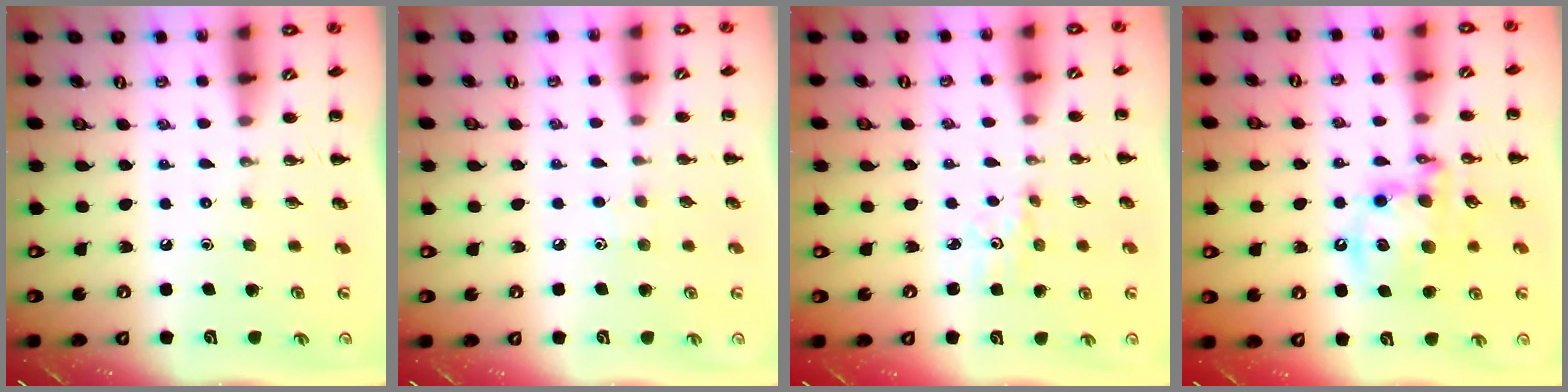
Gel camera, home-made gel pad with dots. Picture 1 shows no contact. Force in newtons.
{"total": 3.7, "press": 3.6, "slide": 1.2}
{"total": 3.0, "press": 2.9, "slide": 0.9}
{"total": 13.3, "press": 13.0, "slide": 2.7}